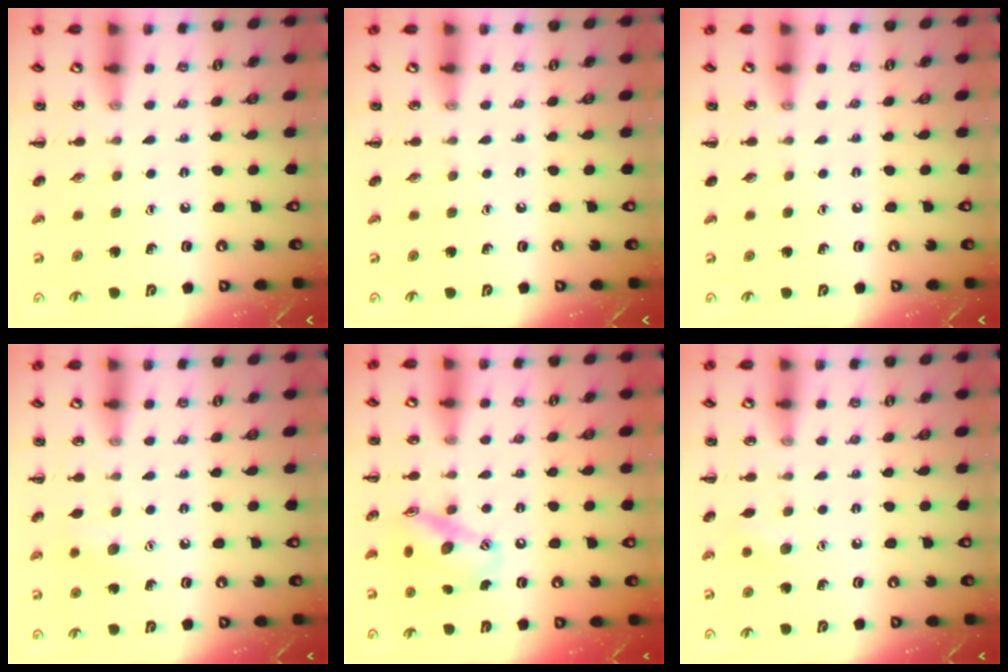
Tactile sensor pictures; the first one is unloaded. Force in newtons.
{"total": 0.0}
{"total": 0.0}
{"total": 7.2, "press": 7.1, "slide": 1.6}
{"total": 14.4, "press": 14.1, "slide": 2.8}
{"total": 6.7, "press": 6.4, "slide": 1.7}